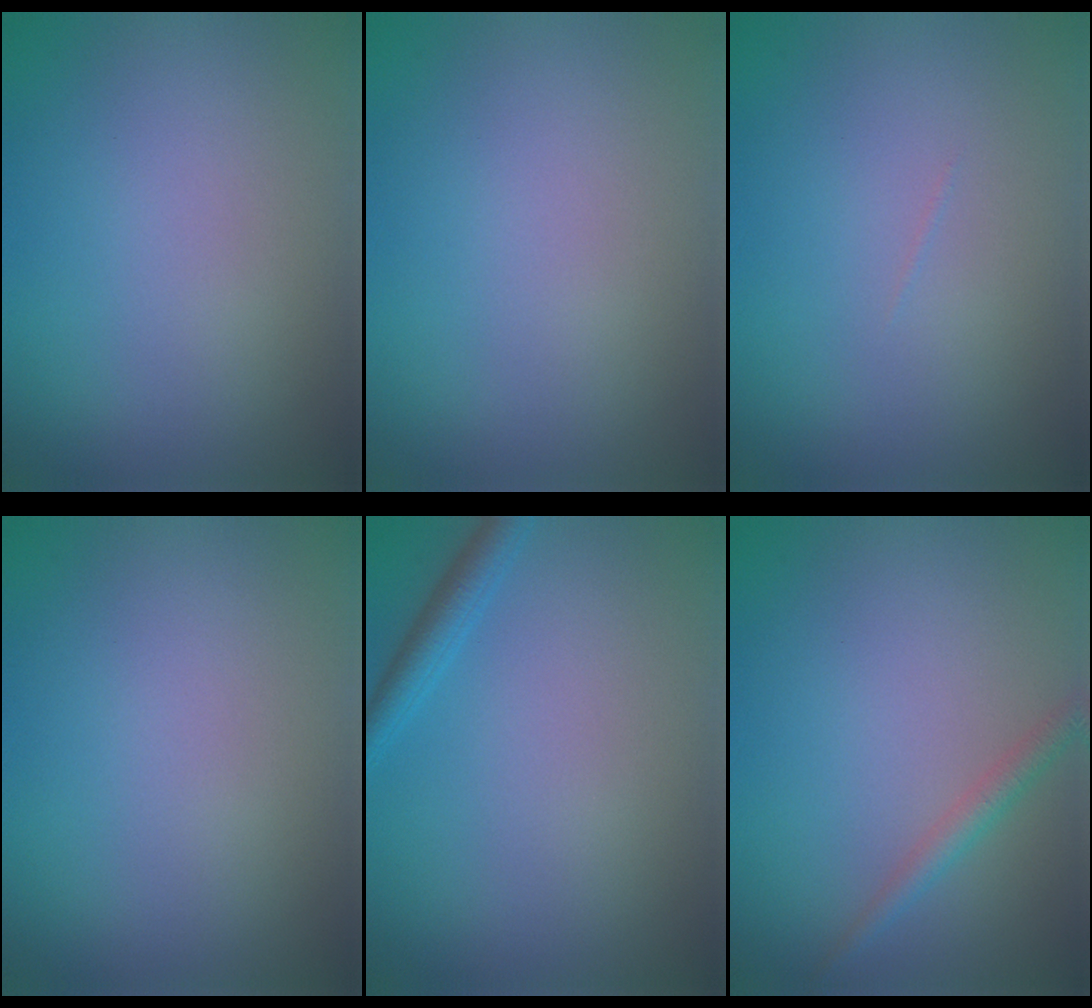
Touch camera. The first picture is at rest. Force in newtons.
{"total": 0.0}
{"total": 0.0}
{"total": 0.0}
{"total": 1.9, "press": 1.9, "slide": 0.2}
{"total": 1.8, "press": 1.8, "slide": 0.0}